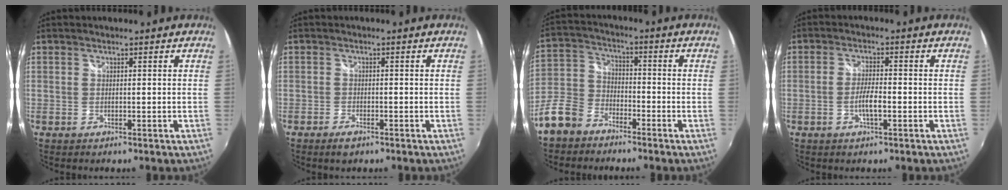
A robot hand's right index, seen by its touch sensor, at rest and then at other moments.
{"total": 2.5, "force": [-1.8, 1.1, 1.4], "torque": [-0.035, -0.003, -0.034]}
{"total": 12.1, "force": [-8.1, 7.8, 4.7], "torque": [-0.128, 0.024, -0.160]}
{"total": 3.9, "force": [-1.4, 0.7, 3.5], "torque": [-0.070, 0.000, -0.026]}